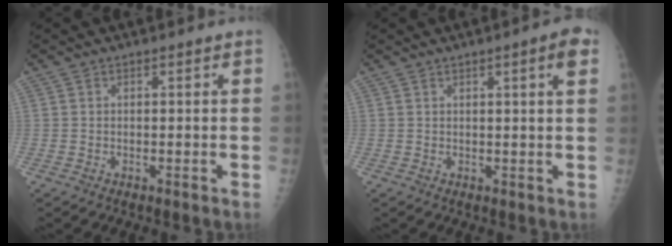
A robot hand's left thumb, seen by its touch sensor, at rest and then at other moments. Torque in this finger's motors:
{"motor_torque": [0.03, -0.03, -0.24, -0.20, 0.11]}